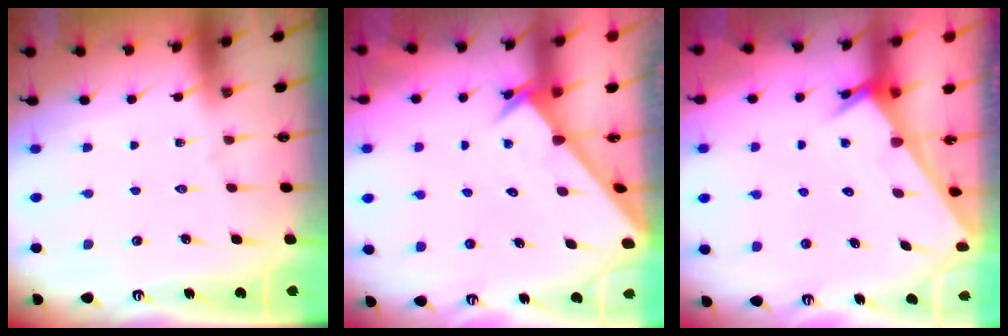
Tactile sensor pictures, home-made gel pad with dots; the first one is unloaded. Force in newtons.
{"total": 2.4, "press": 2.4, "slide": 0.2}
{"total": 2.5, "press": 2.5, "slide": 0.1}